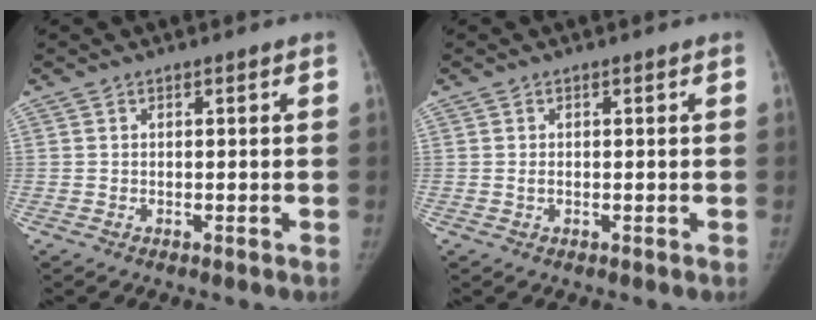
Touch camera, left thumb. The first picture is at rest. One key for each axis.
{"total": 0.8, "fx": -0.1, "fy": 0.5, "fz": 0.6, "tx": -0.012, "ty": 0.005, "tz": 0.000}